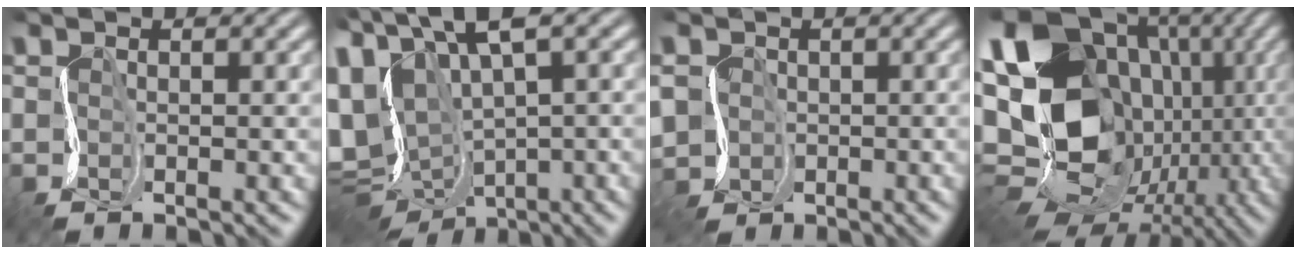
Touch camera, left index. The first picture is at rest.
{"total": 13.0, "force": [2.9, 7.4, 10.3], "torque": [-0.221, -0.005, 0.090]}
{"total": 6.2, "force": [-1.6, 5.9, 1.0], "torque": [-0.048, -0.010, -0.049]}
{"total": 23.9, "force": [-0.5, 20.6, 12.0], "torque": [-0.233, 0.006, -0.054]}